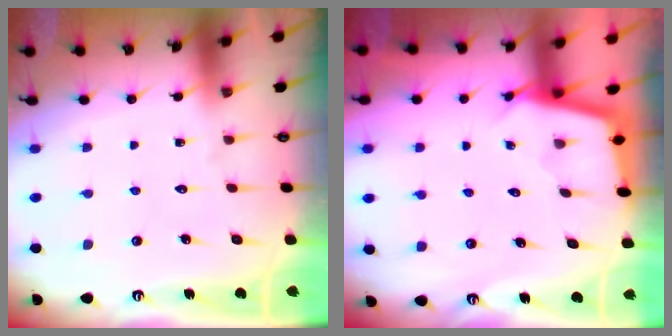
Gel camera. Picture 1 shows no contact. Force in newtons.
{"total": 2.4, "press": 2.4, "slide": 0.2}